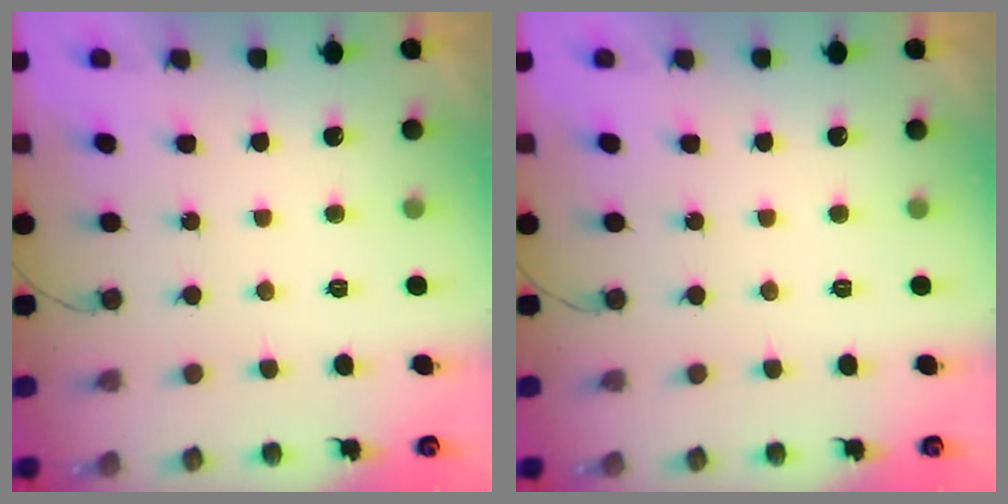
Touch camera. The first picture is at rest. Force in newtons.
{"total": 0.0}